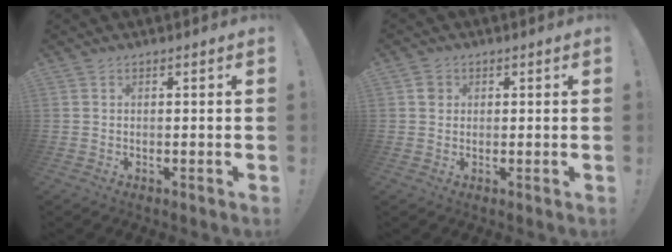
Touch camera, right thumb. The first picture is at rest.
{"total": 2.4, "force": [0.7, 2.2, 0.6], "torque": [0.000, -0.001, 0.011]}